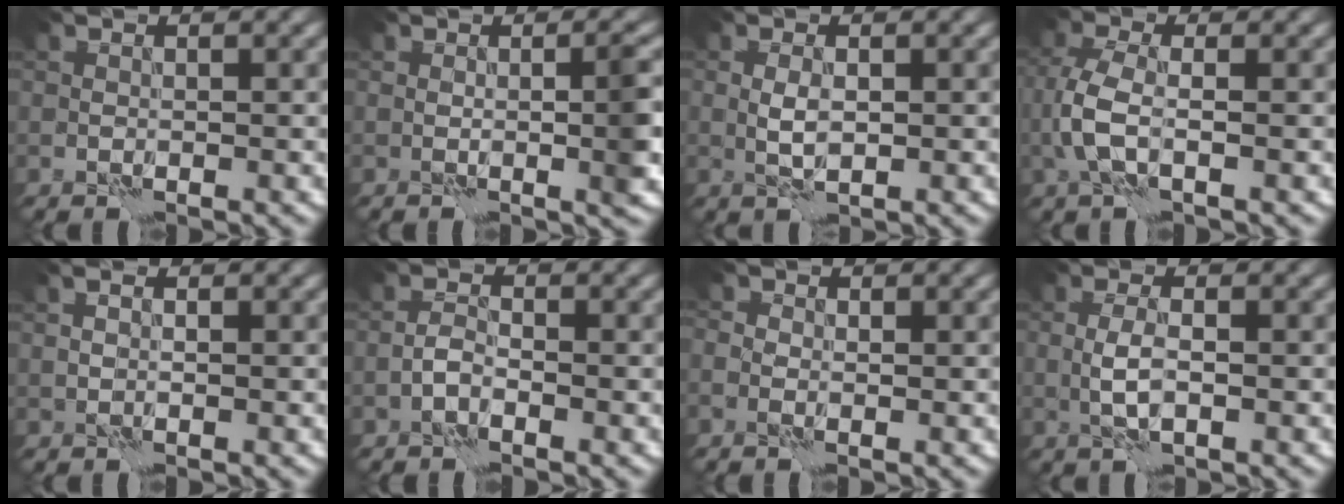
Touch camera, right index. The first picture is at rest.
{"total": 3.3, "force": [0.1, 0.7, 3.2], "torque": [-0.043, 0.004, 0.000]}
{"total": 1.3, "force": [0.1, 0.6, 1.2], "torque": [-0.029, 0.001, 0.005]}
{"total": 3.4, "force": [-0.9, 1.4, 2.9], "torque": [-0.078, 0.006, -0.024]}
{"total": 0.5, "force": [0.0, 0.2, 0.5], "torque": [-0.012, 0.006, -0.001]}
{"total": 1.0, "force": [-0.8, 0.2, 0.5], "torque": [-0.009, 0.007, -0.019]}
{"total": 1.1, "force": [-0.2, 0.9, 0.6], "torque": [-0.006, 0.004, -0.009]}
{"total": 1.9, "force": [-0.4, 0.4, 1.8], "torque": [-0.041, 0.003, -0.009]}